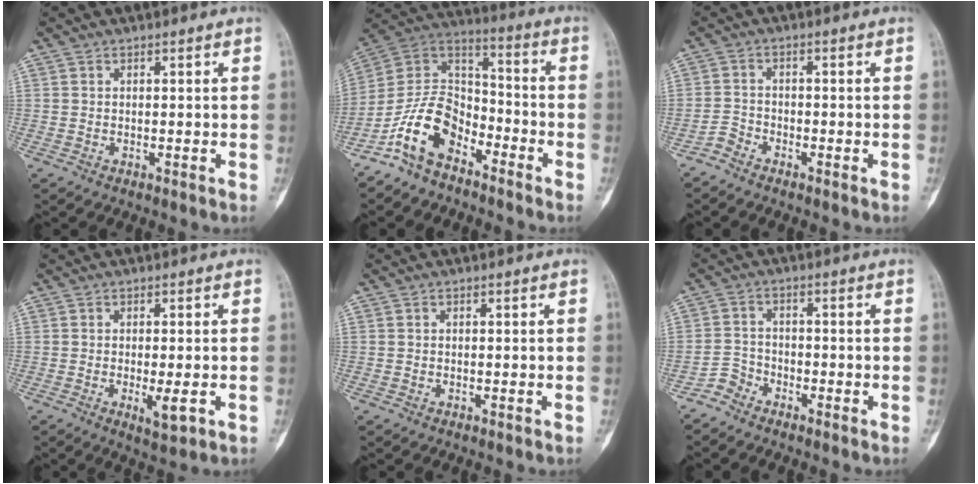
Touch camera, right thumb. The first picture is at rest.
{"total": 13.2, "force": [-8.2, 7.8, 6.9], "torque": [-0.119, 0.081, -0.169]}
{"total": 2.1, "force": [-2.0, 0.7, 0.0], "torque": [-0.001, 0.007, -0.048]}
{"total": 4.3, "force": [-1.2, 1.4, 3.9], "torque": [-0.062, -0.009, -0.013]}
{"total": 0.0}
{"total": 3.0, "force": [-2.6, 1.4, -0.4], "torque": [0.014, 0.010, -0.062]}